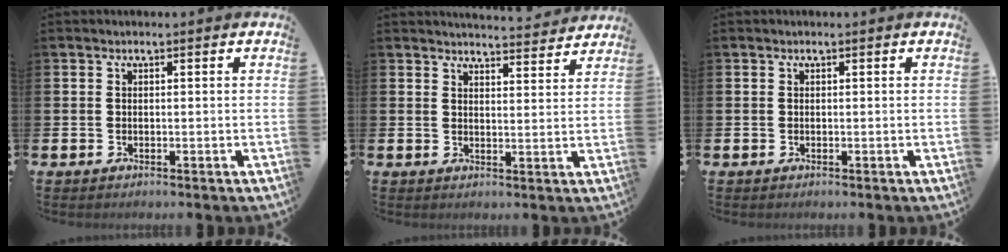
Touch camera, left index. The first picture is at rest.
{"total": 4.3, "force": [4.3, 0.1, 0.1], "torque": [-0.002, -0.032, 0.076]}
{"total": 0.0}